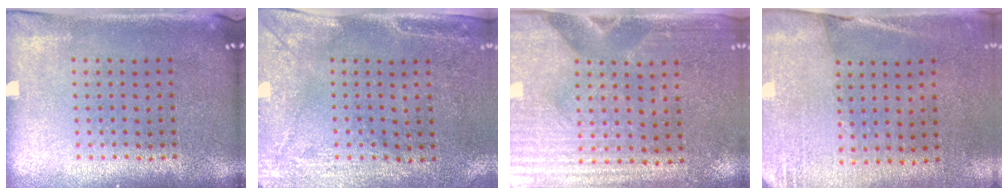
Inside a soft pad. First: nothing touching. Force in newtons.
{"total": 2.9, "press": 2.3, "slide": 1.8}
{"total": 3.6, "press": 3.2, "slide": 1.6}
{"total": 2.7, "press": 2.4, "slide": 1.2}